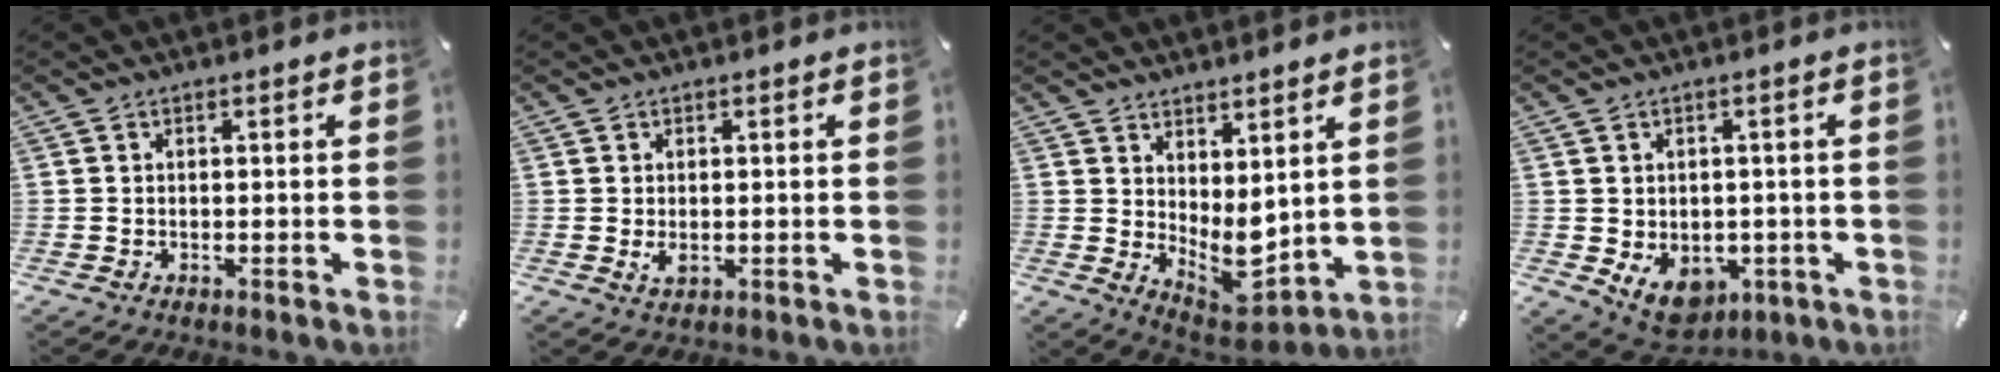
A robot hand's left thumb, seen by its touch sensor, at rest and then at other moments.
{"total": 2.0, "force": [-0.1, 1.2, 1.6], "torque": [-0.044, -0.004, -0.006]}
{"total": 6.5, "force": [2.0, 4.4, 4.3], "torque": [-0.054, -0.040, 0.048]}
{"total": 7.4, "force": [-2.2, 5.9, 3.9], "torque": [-0.059, 0.008, -0.035]}